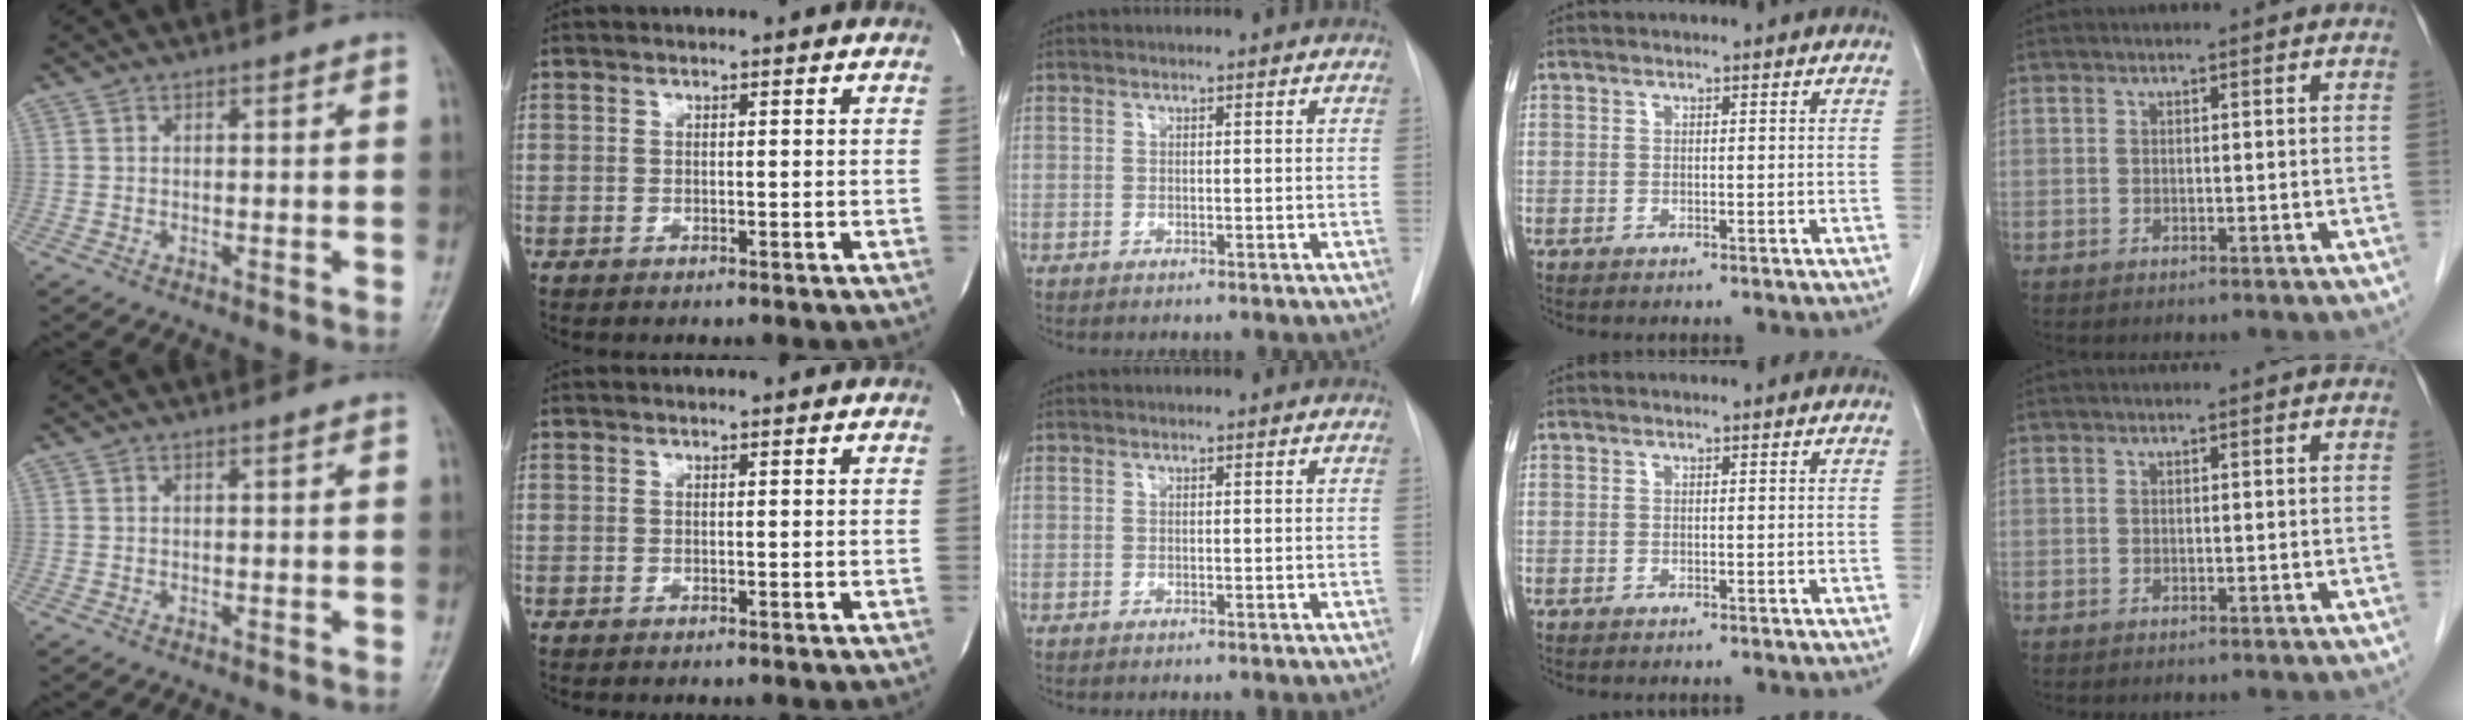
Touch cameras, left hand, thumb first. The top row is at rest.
{}